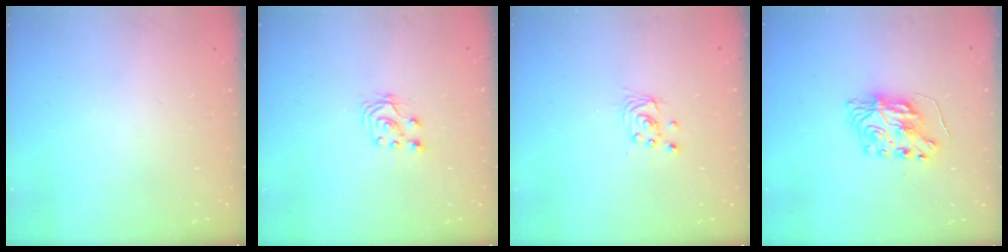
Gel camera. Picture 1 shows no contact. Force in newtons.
{"total": 3.1, "press": 3.0, "slide": 0.7}
{"total": 2.5, "press": 2.5, "slide": 0.1}
{"total": 8.2, "press": 8.2, "slide": 0.5}